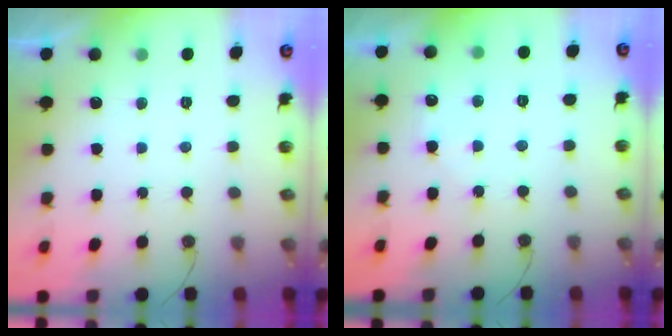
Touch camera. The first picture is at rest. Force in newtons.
{"total": 4.9, "press": 4.9, "slide": 0.6}